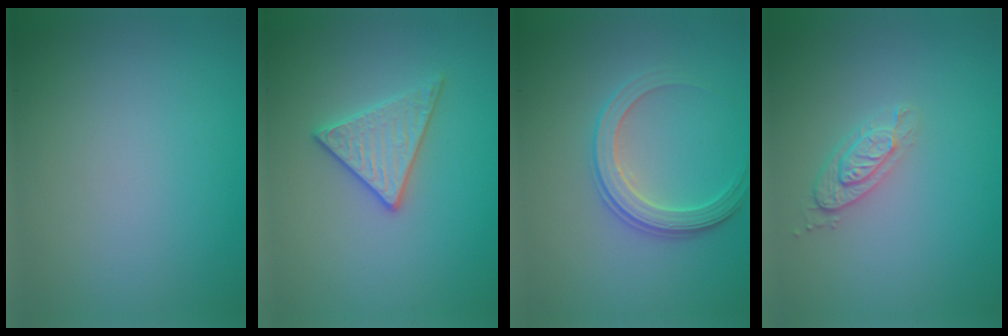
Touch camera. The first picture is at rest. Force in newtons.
{"total": 2.9, "press": 2.9, "slide": 0.4}
{"total": 2.8, "press": 2.8, "slide": 0.3}
{"total": 2.1, "press": 1.8, "slide": 1.1}